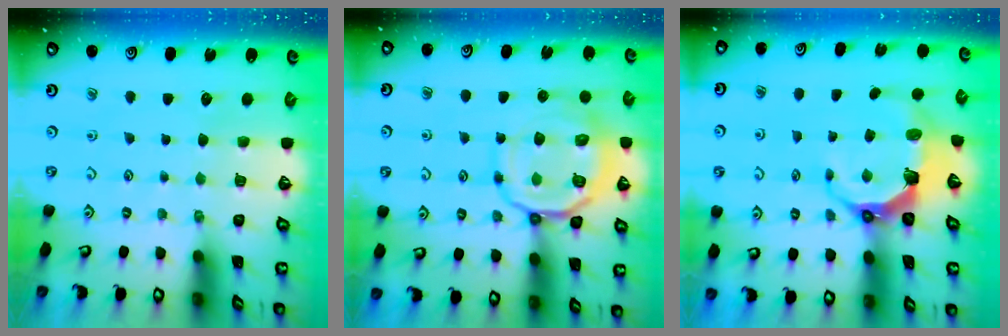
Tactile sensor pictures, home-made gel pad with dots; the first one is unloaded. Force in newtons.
{"total": 14.0, "press": 13.9, "slide": 1.6}
{"total": 8.2, "press": 6.4, "slide": 5.2}